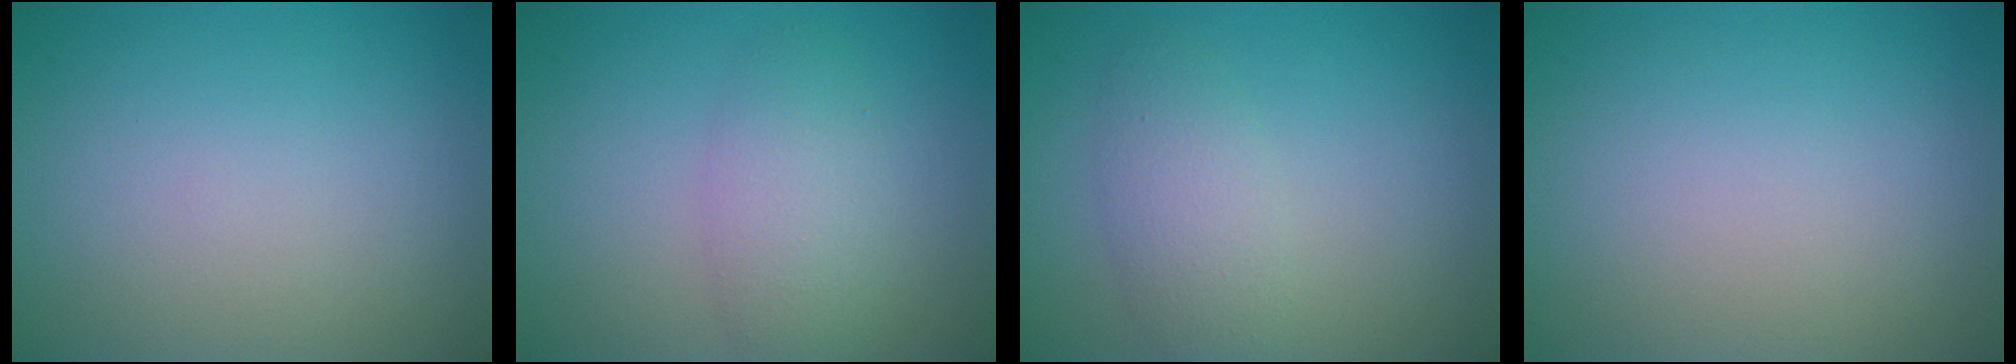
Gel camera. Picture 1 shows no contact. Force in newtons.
{"total": 3.3, "press": 3.3, "slide": 0.1}
{"total": 2.8, "press": 2.8, "slide": 0.1}
{"total": 0.0}